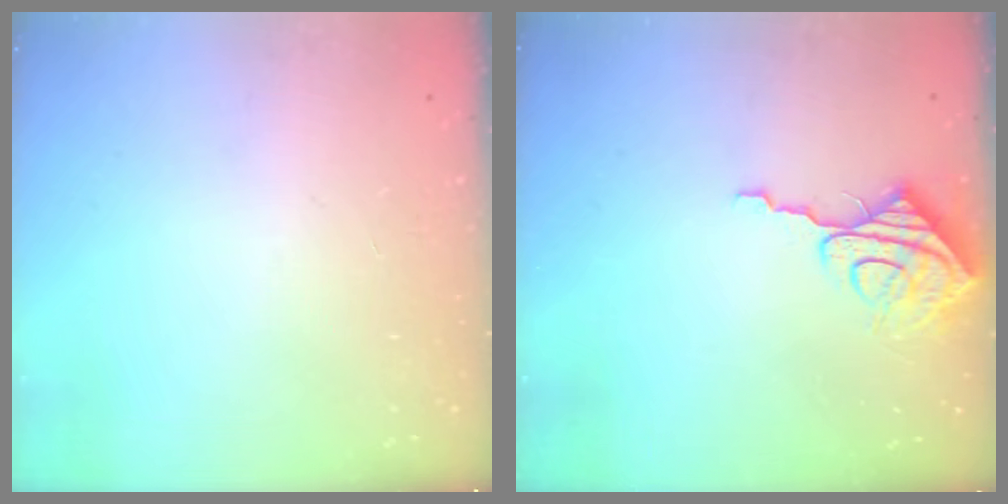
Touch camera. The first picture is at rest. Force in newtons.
{"total": 9.4, "press": 9.4, "slide": 0.7}